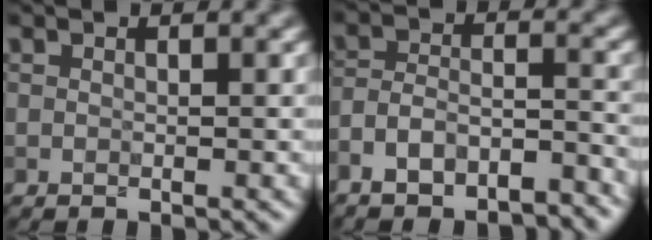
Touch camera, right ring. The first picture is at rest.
{"total": 7.3, "force": [-6.1, 2.7, 2.9], "torque": [-0.043, 0.003, -0.104]}